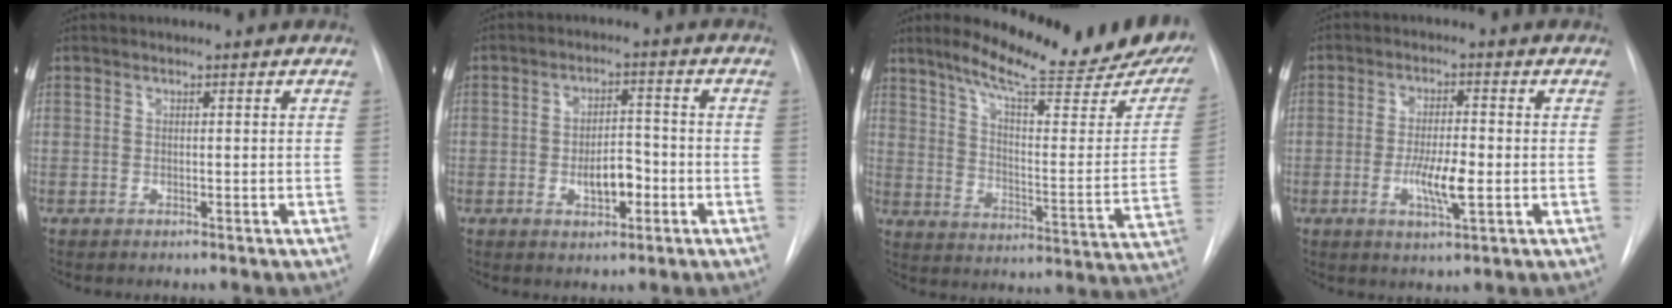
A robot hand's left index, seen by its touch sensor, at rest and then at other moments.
{"total": 5.3, "force": [-2.4, 2.4, 4.1], "torque": [-0.064, 0.000, -0.034]}
{"total": 24.2, "force": [20.1, 2.6, 13.3], "torque": [-0.196, -0.078, 0.260]}
{"total": 6.3, "force": [-2.2, 1.1, 5.8], "torque": [-0.110, -0.014, -0.035]}